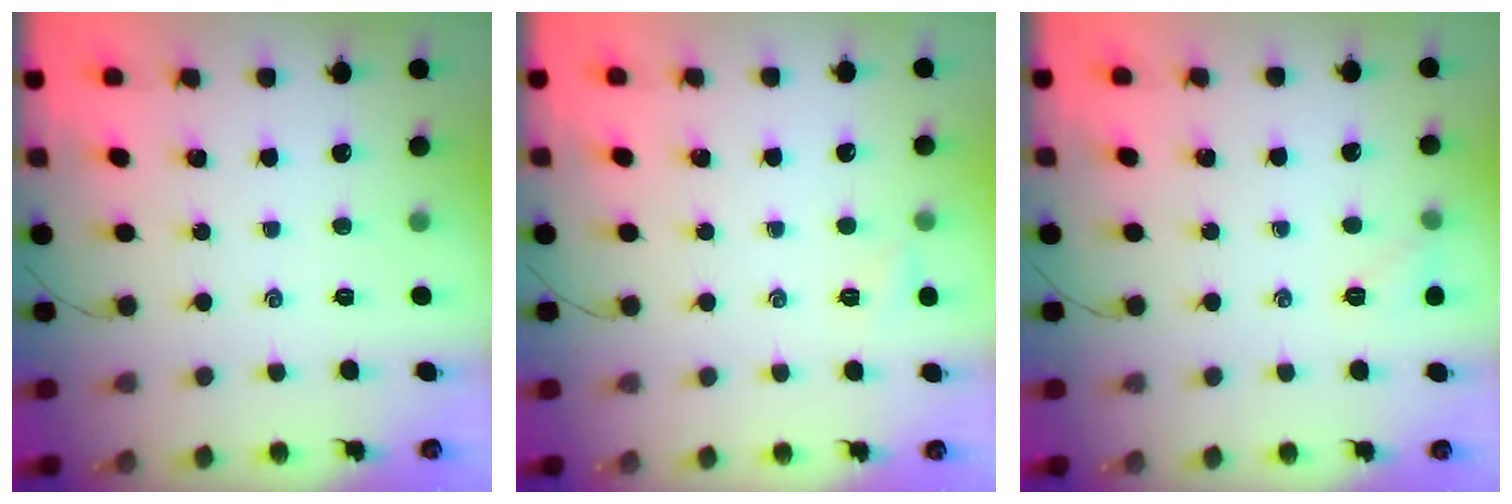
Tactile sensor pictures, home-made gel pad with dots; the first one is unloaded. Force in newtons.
{"total": 3.5, "press": 3.3, "slide": 1.2}
{"total": 5.6, "press": 5.4, "slide": 1.4}